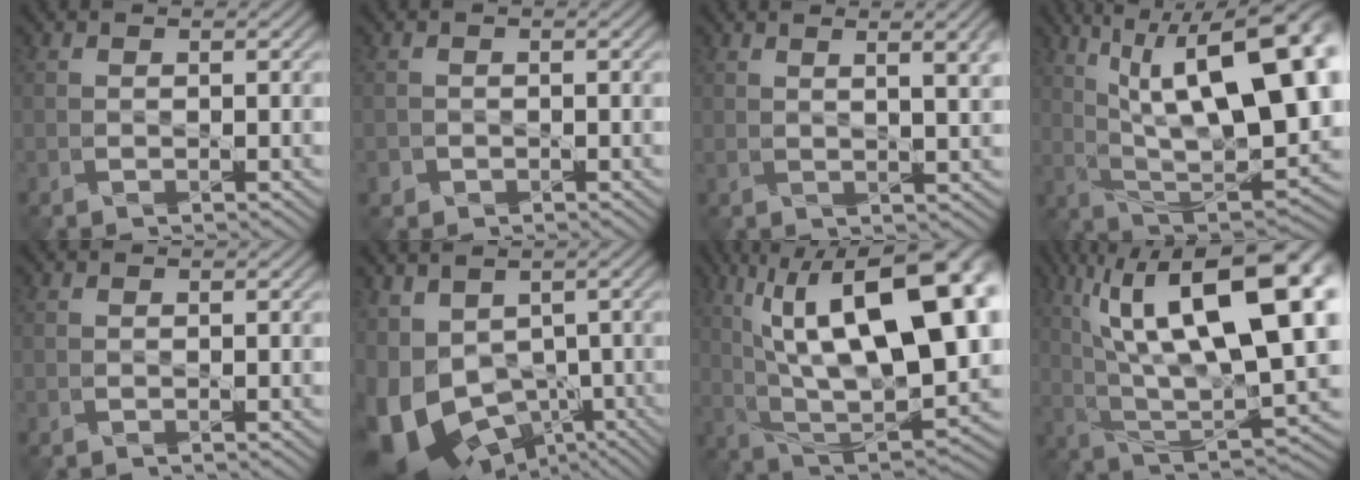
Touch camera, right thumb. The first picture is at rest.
{"total": 1.4, "force": [-0.9, 1.0, -0.3], "torque": [0.005, -0.004, -0.013]}
{"total": 5.2, "force": [2.0, 1.6, 4.5], "torque": [-0.037, 0.017, 0.027]}
{"total": 19.9, "force": [7.1, 7.9, 16.8], "torque": [-0.247, 0.041, 0.113]}
{"total": 0.0}
{"total": 13.3, "force": [-3.4, 9.5, 8.6], "torque": [-0.206, -0.033, -0.020]}
{"total": 21.0, "force": [7.0, 8.7, 17.7], "torque": [-0.275, 0.039, 0.113]}
{"total": 20.1, "force": [7.7, 6.8, 17.2], "torque": [-0.281, 0.033, 0.138]}